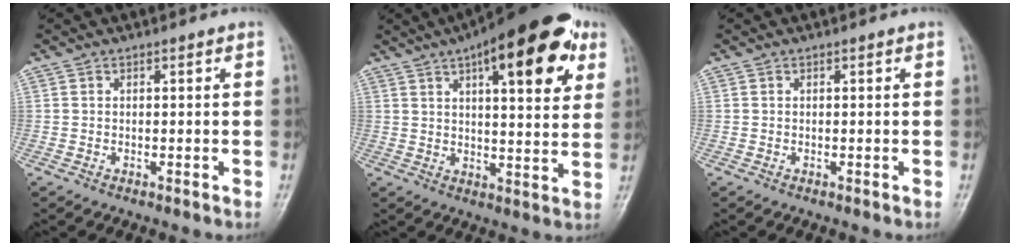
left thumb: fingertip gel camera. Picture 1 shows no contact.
{"total": 20.8, "force": [9.8, 7.3, 16.9], "torque": [-0.215, -0.010, 0.133]}
{"total": 0.0}